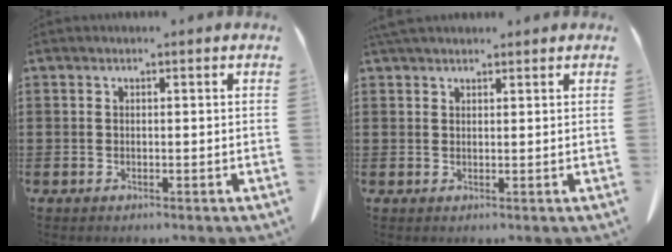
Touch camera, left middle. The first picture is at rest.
{"total": 2.1, "force": [1.9, 0.7, 0.7], "torque": [-0.020, 0.002, 0.037]}